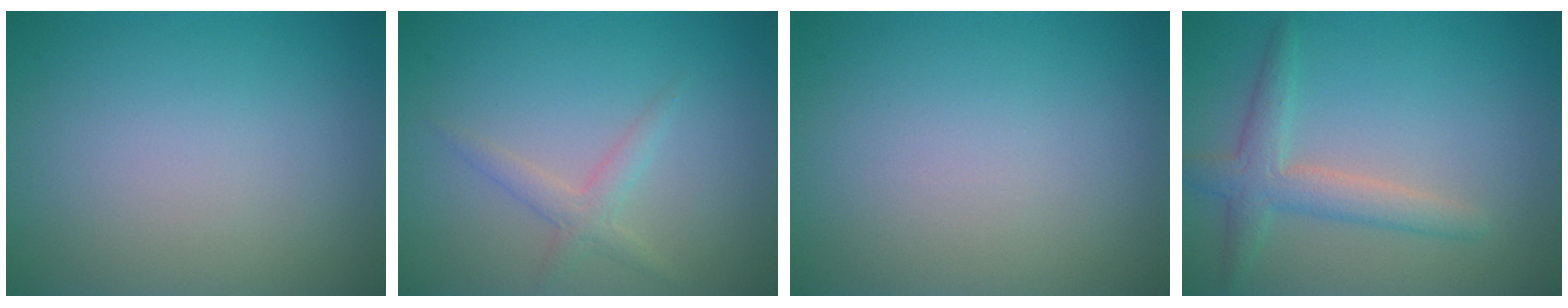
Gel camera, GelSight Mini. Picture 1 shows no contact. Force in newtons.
{"total": 1.7, "press": 1.7, "slide": 0.1}
{"total": 0.0}
{"total": 3.2, "press": 3.2, "slide": 0.2}